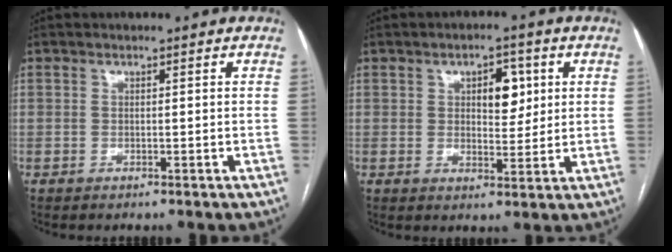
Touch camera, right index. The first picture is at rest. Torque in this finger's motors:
{"motor_torque": [0.09, 0.06, 0.12, 0.04]}